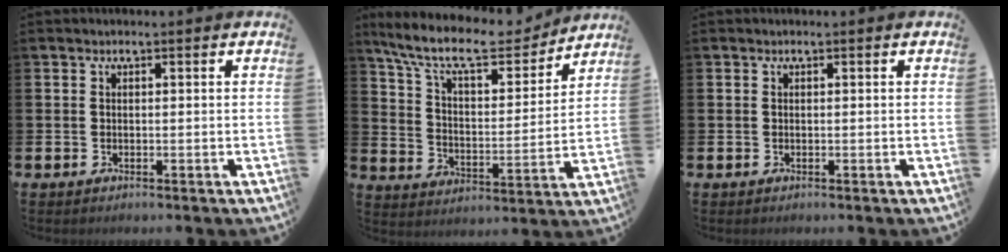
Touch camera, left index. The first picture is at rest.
{"total": 11.6, "force": [10.2, 2.9, 4.6], "torque": [-0.120, -0.065, 0.174]}
{"total": 0.0}